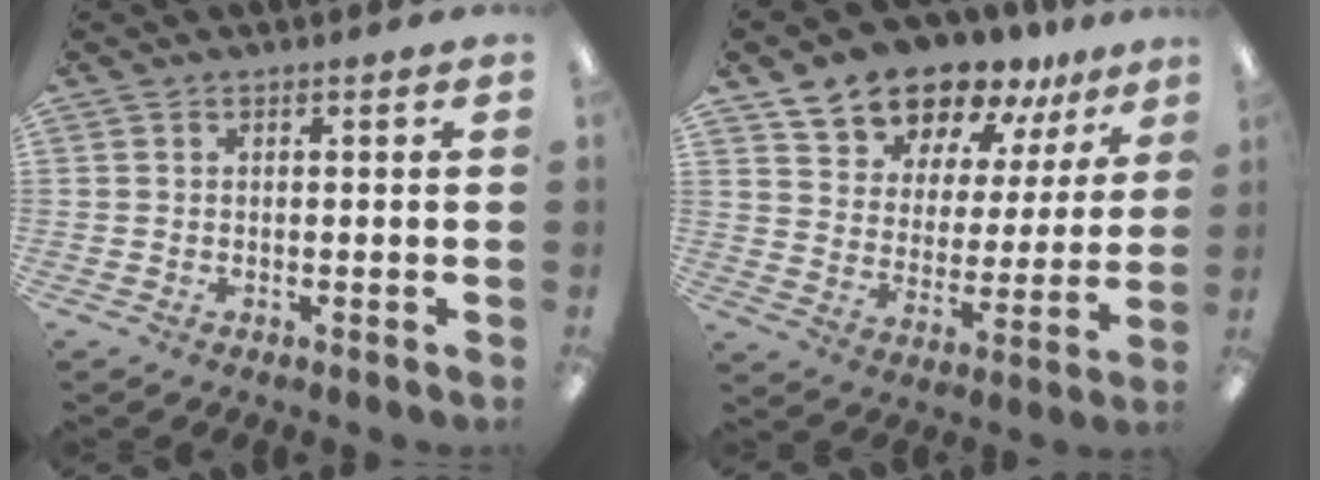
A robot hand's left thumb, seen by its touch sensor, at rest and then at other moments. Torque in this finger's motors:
{"motor_torque": [0.25, 0.31, 1.45, -1.33, 0.18]}